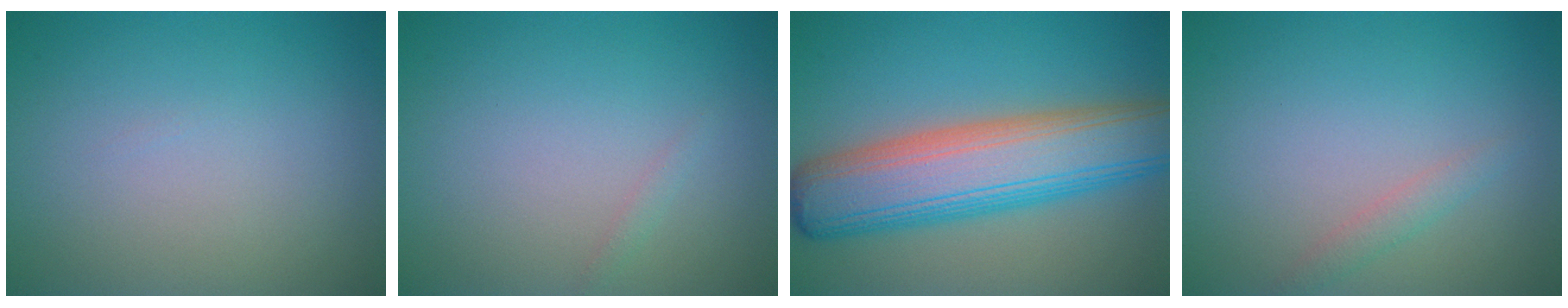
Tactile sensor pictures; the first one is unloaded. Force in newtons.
{"total": 0.5, "press": 0.5, "slide": 0.0}
{"total": 10.6, "press": 10.6, "slide": 0.3}
{"total": 1.3, "press": 1.3, "slide": 0.2}